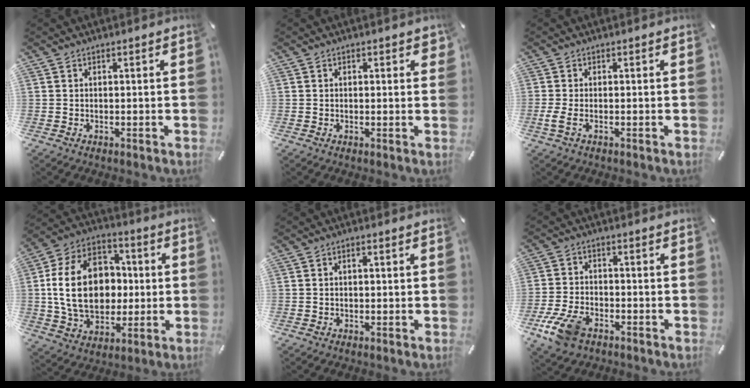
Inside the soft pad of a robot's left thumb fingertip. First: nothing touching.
{"total": 1.1, "force": [0.4, 0.8, 0.7], "torque": [0.001, -0.001, 0.002]}
{"total": 2.4, "force": [-0.6, 0.9, 2.1], "torque": [-0.043, -0.001, -0.011]}
{"total": 20.7, "force": [-0.1, 15.6, 13.5], "torque": [-0.281, 0.013, -0.001]}
{"total": 1.1, "force": [0.0, 0.7, 0.8], "torque": [-0.016, 0.006, -0.003]}
{"total": 9.0, "force": [-5.2, 5.1, 5.3], "torque": [-0.119, 0.016, -0.096]}